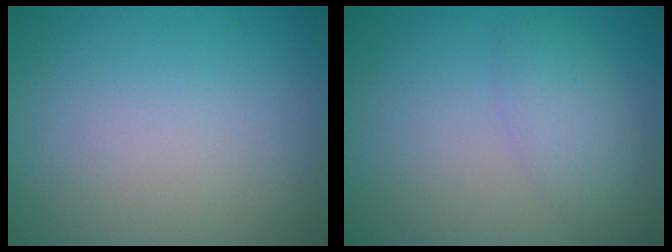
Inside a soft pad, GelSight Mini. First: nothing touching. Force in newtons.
{"total": 2.8, "press": 2.8, "slide": 0.2}